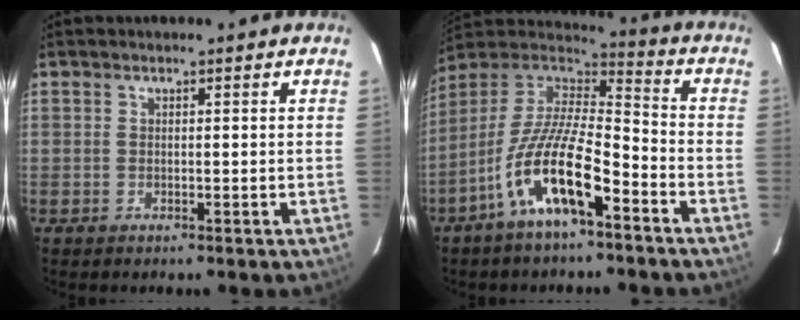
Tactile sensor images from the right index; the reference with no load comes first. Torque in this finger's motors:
{"motor_torque": [1.20, -0.94, 1.06, 0.21]}